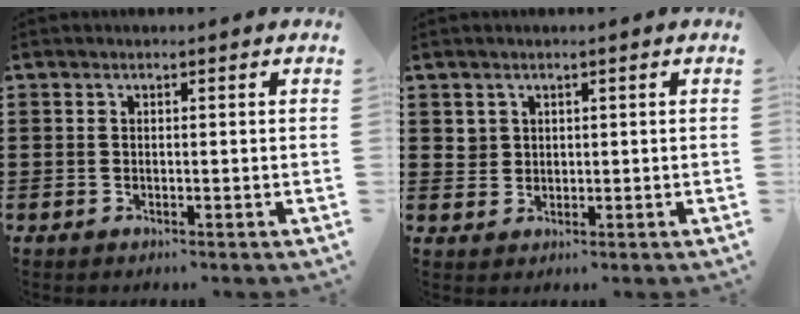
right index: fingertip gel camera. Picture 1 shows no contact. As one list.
[{"total": 2.1, "force": [1.0, 1.8, 0.2], "torque": [-0.012, 0.009, 0.020]}]